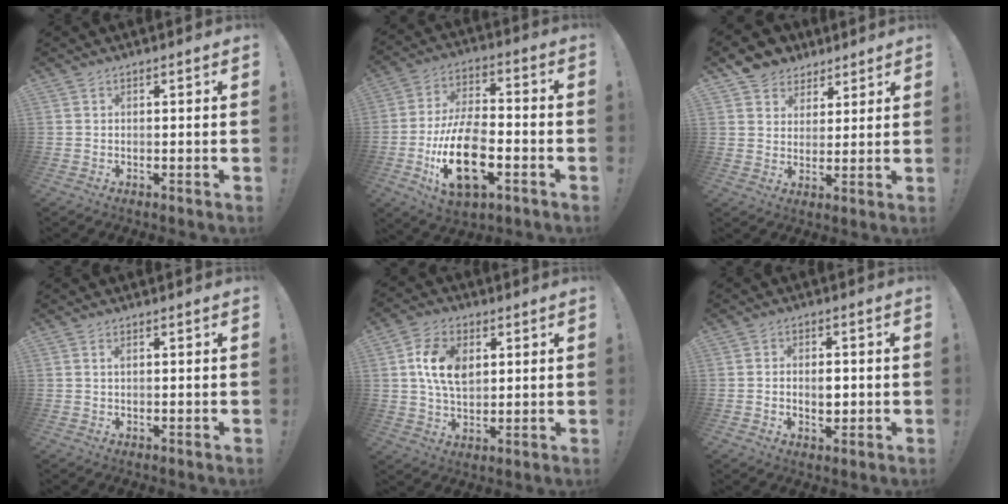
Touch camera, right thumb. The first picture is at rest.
{"total": 19.8, "force": [-6.4, 10.8, 15.3], "torque": [-0.283, 0.030, -0.102]}
{"total": 7.6, "force": [4.9, 5.8, 0.8], "torque": [-0.017, -0.031, 0.100]}
{"total": 0.6, "force": [0.3, 0.2, 0.6], "torque": [-0.006, 0.000, 0.003]}
{"total": 11.8, "force": [3.3, 7.9, 8.2], "torque": [-0.144, 0.004, 0.060]}
{"total": 4.7, "force": [-0.6, 3.4, 3.2], "torque": [-0.034, 0.003, -0.013]}